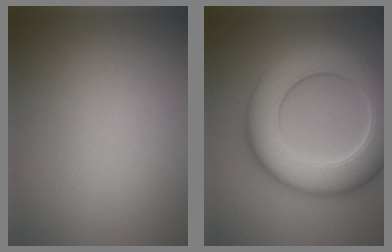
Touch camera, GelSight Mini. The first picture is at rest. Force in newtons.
{"total": 10.2, "press": 10.2, "slide": 0.7}